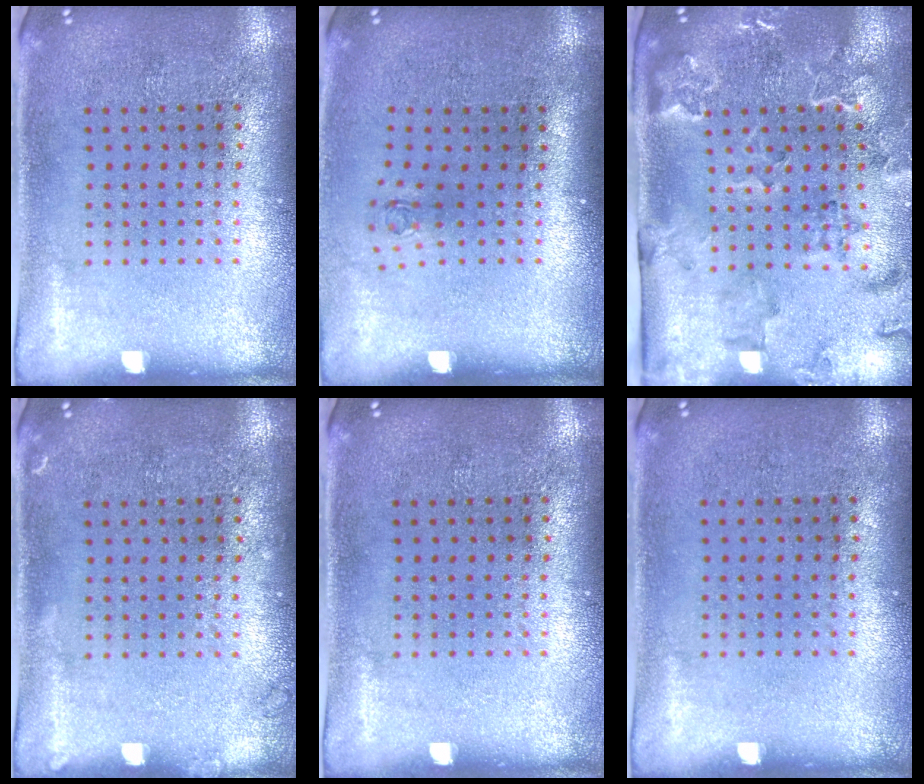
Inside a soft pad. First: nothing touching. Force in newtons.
{"total": 0.7, "press": 0.3, "slide": 0.6}
{"total": 2.3, "press": 2.2, "slide": 0.5}
{"total": 0.7, "press": 0.7, "slide": 0.1}
{"total": 0.0}
{"total": 0.0}